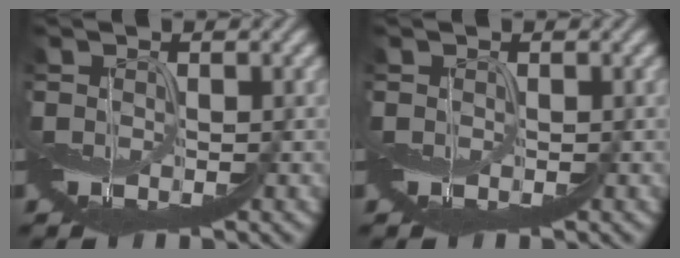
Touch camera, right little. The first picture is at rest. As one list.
[{"total": 0.0}]